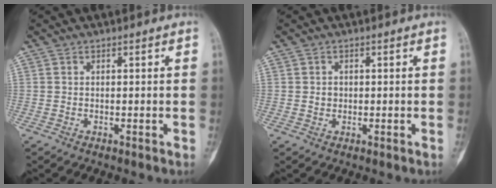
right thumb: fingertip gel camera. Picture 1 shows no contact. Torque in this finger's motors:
{"motor_torque": [0.49, 0.29, 0.40, -0.18, 0.05]}